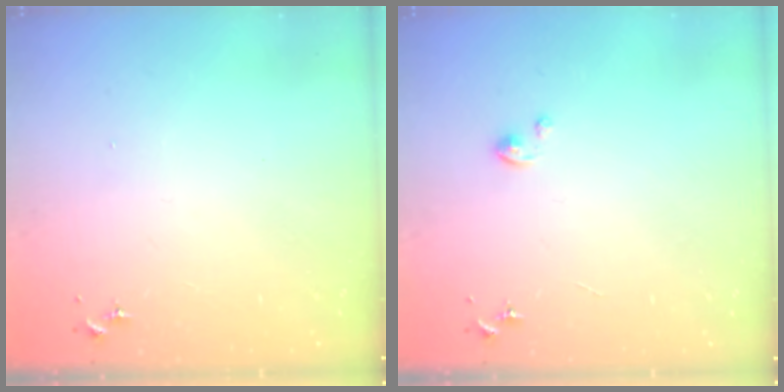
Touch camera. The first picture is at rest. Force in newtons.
{"total": 1.1, "press": 1.1, "slide": 0.3}